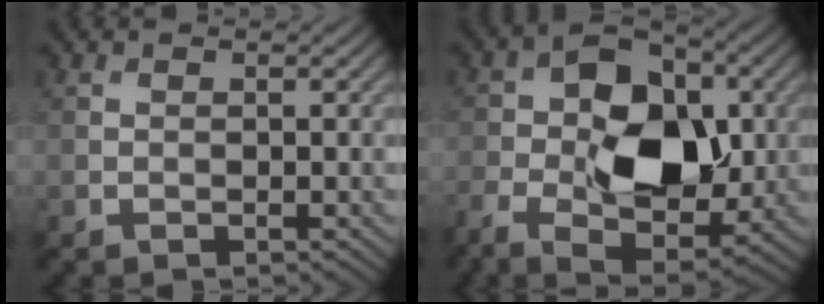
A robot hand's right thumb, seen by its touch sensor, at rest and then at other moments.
{"total": 13.6, "force": [-1.8, 8.3, 10.6], "torque": [-0.183, 0.000, -0.035]}